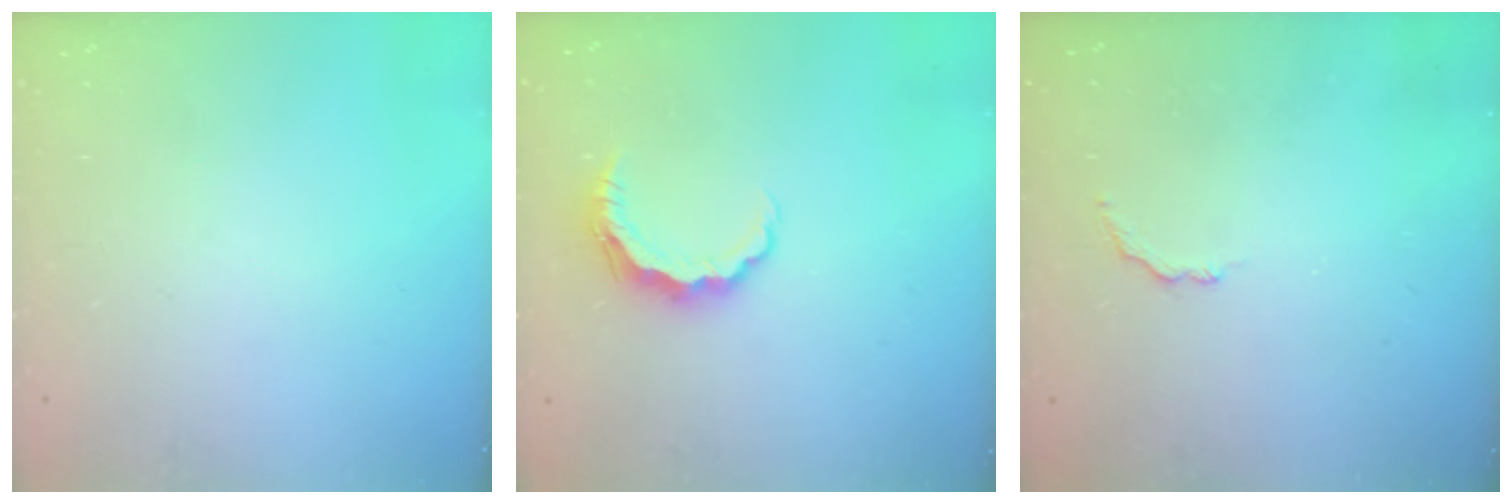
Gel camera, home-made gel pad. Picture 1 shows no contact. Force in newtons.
{"total": 7.1, "press": 7.1, "slide": 0.5}
{"total": 2.9, "press": 2.7, "slide": 0.9}